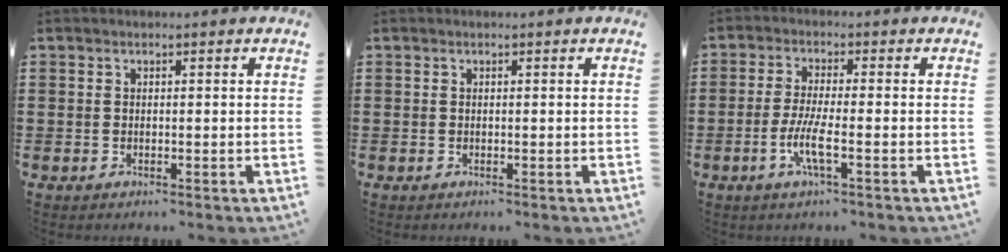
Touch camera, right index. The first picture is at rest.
{"total": 0.0}
{"total": 5.3, "force": [-2.0, 0.7, 4.9], "torque": [-0.104, -0.011, -0.042]}